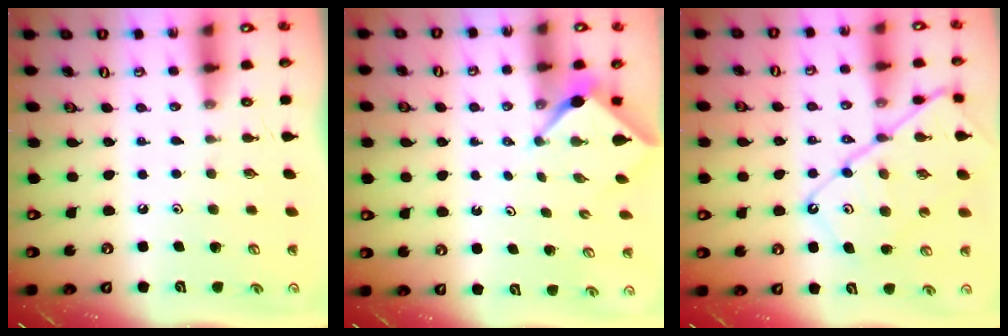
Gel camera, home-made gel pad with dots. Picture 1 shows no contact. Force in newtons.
{"total": 2.4, "press": 2.4, "slide": 0.3}
{"total": 14.9, "press": 14.8, "slide": 1.7}